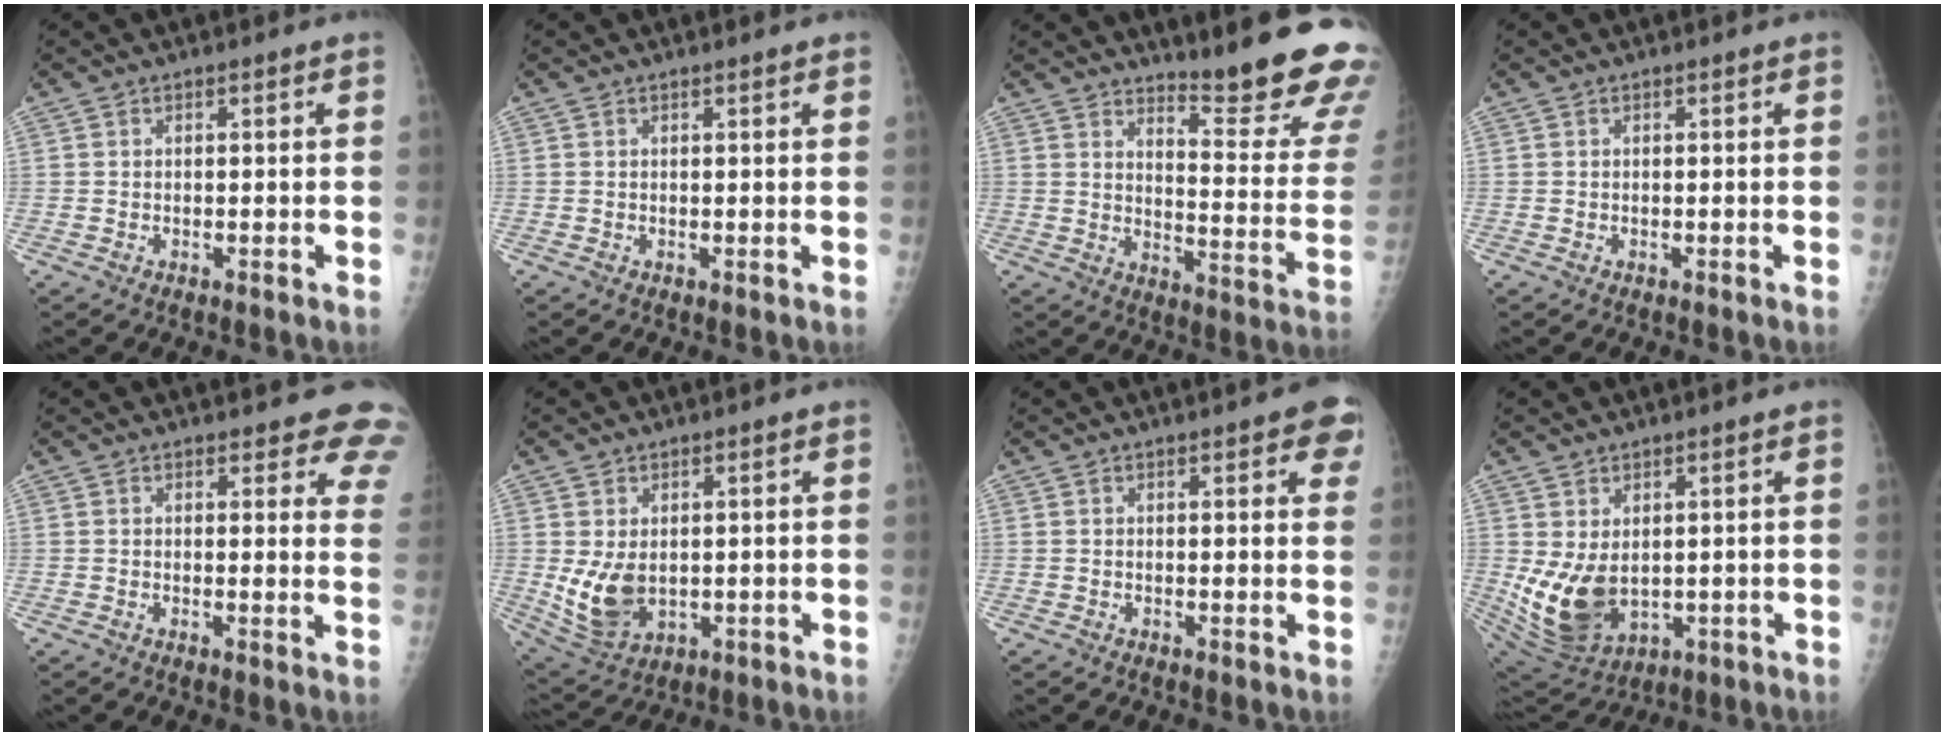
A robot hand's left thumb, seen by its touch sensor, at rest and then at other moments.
{"total": 1.2, "force": [0.9, 0.1, 0.7], "torque": [-0.007, 0.002, 0.013]}
{"total": 18.7, "force": [14.9, 2.2, 11.0], "torque": [-0.123, -0.162, 0.192]}
{"total": 0.0}
{"total": 9.6, "force": [8.5, 3.3, 3.1], "torque": [0.020, -0.040, 0.067]}
{"total": 8.4, "force": [0.3, 5.7, 6.1], "torque": [-0.104, -0.017, 0.026]}
{"total": 5.6, "force": [2.9, 1.9, 4.4], "torque": [-0.028, -0.005, 0.027]}
{"total": 11.0, "force": [0.5, 7.4, 8.1], "torque": [-0.145, -0.020, 0.038]}